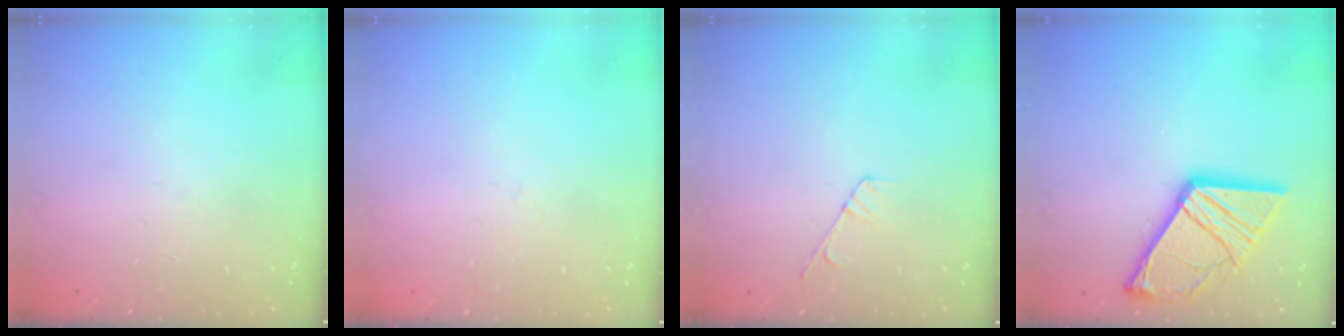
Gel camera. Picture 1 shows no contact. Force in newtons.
{"total": 2.6, "press": 2.6, "slide": 0.2}
{"total": 4.8, "press": 4.7, "slide": 0.6}
{"total": 18.2, "press": 18.1, "slide": 2.0}